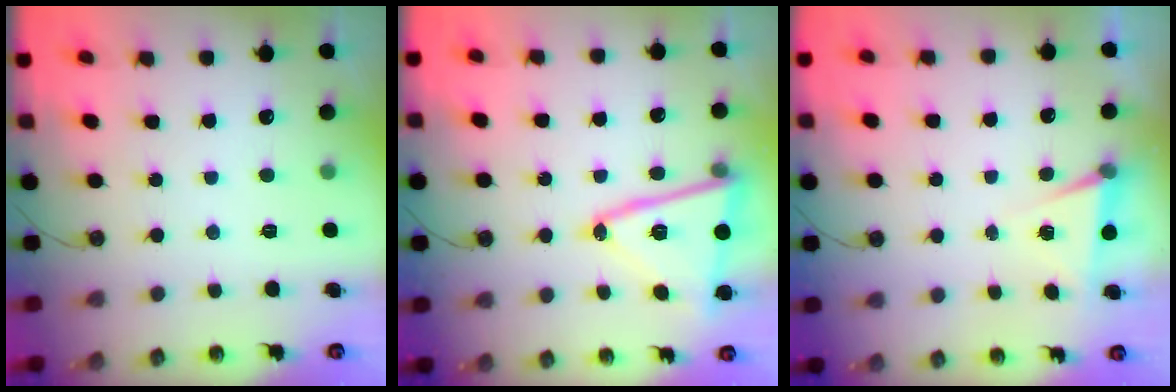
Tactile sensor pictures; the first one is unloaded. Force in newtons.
{"total": 16.7, "press": 16.6, "slide": 1.5}
{"total": 5.2, "press": 2.7, "slide": 4.5}